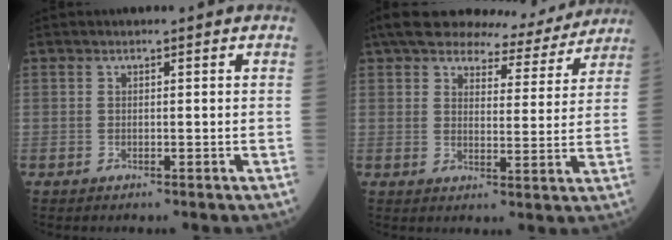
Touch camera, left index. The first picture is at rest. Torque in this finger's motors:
{"motor_torque": [0.46, -1.45, -0.28, 0.01]}